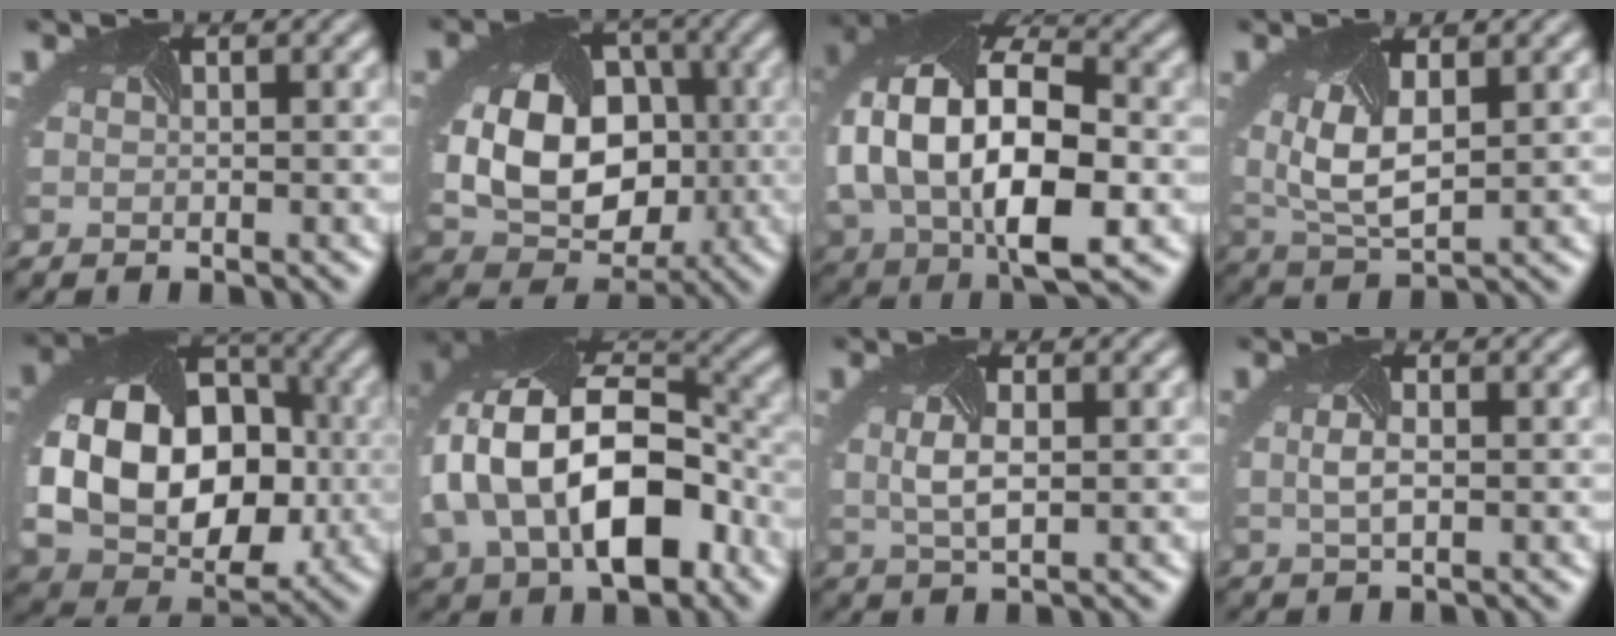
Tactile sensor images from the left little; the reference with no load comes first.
{"total": 11.5, "force": [-0.7, 8.7, 7.5], "torque": [-0.135, -0.028, -0.001]}
{"total": 15.0, "force": [-1.0, 9.0, 12.0], "torque": [-0.239, -0.015, -0.016]}
{"total": 6.3, "force": [0.9, 3.2, 5.3], "torque": [-0.120, -0.002, 0.015]}
{"total": 14.1, "force": [-0.7, 10.3, 9.6], "torque": [-0.183, -0.021, -0.001]}
{"total": 15.2, "force": [-1.1, 10.1, 11.3], "torque": [-0.231, -0.018, -0.007]}
{"total": 2.8, "force": [0.3, 1.1, 2.5], "torque": [-0.063, -0.004, 0.006]}
{"total": 1.8, "force": [0.2, 0.8, 1.7], "torque": [-0.035, -0.002, 0.007]}